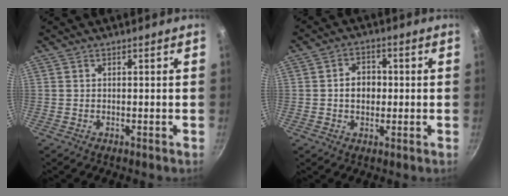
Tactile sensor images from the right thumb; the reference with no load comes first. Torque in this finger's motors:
{"motor_torque": [-0.05, 0.09, 0.08, 0.05, 0.08]}